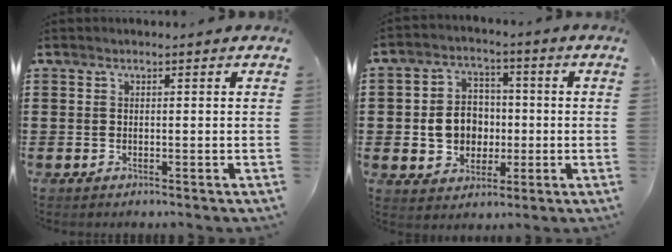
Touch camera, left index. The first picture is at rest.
{"total": 7.1, "force": [-0.6, 6.2, 3.4], "torque": [-0.063, 0.013, -0.012]}